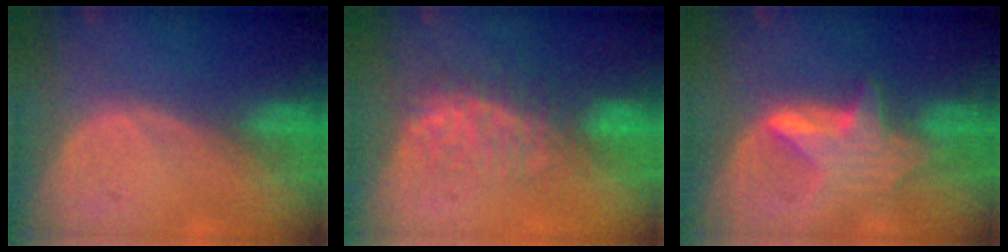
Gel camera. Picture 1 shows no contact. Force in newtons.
{"total": 7.5, "press": 7.0, "slide": 2.8}
{"total": 6.0, "press": 5.9, "slide": 0.9}